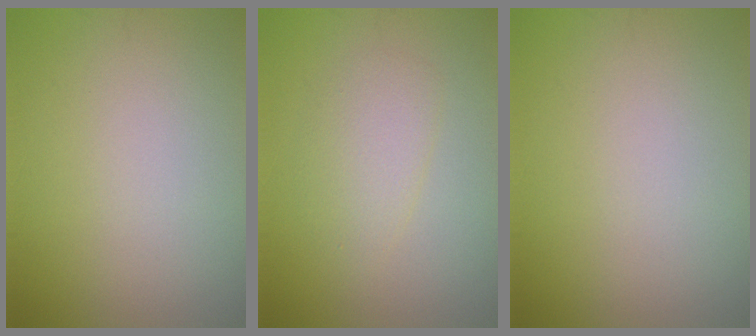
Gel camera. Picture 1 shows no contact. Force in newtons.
{"total": 2.3, "press": 2.3, "slide": 0.2}
{"total": 0.0}